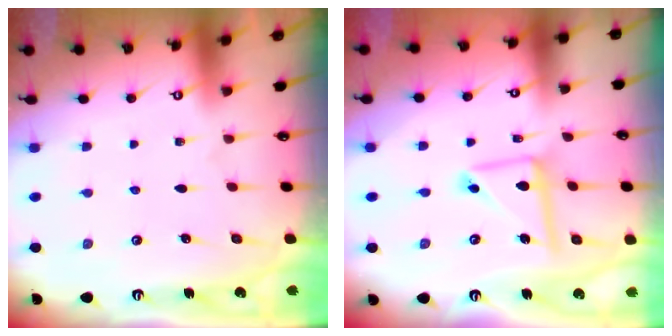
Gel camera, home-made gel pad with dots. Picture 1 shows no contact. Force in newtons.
{"total": 10.2, "press": 10.2, "slide": 0.8}